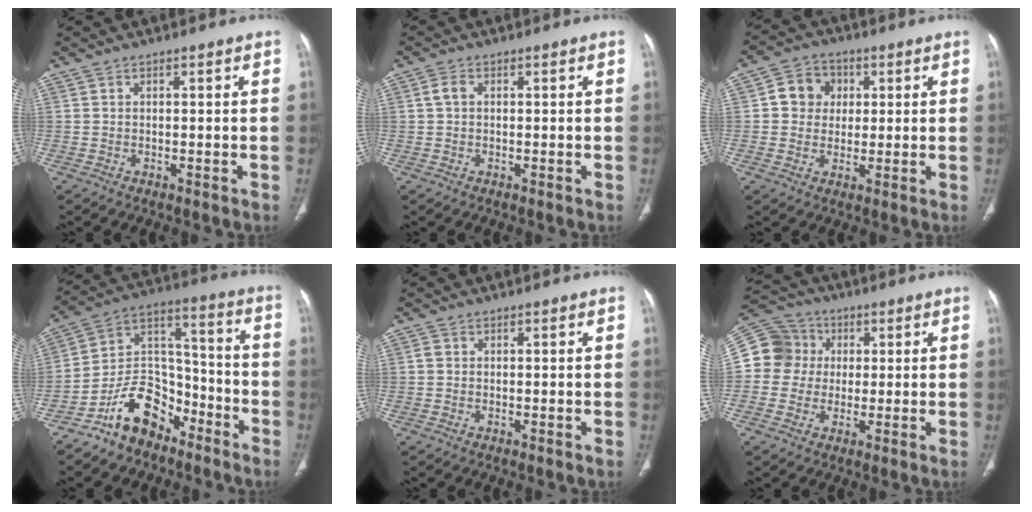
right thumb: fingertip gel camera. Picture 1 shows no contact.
{"total": 1.9, "force": [0.2, 1.3, 1.4], "torque": [-0.030, 0.005, 0.004]}
{"total": 7.3, "force": [1.4, 6.5, 3.0], "torque": [-0.015, 0.003, 0.015]}
{"total": 13.4, "force": [-9.0, 8.0, 5.8], "torque": [-0.069, 0.096, -0.170]}
{"total": 0.9, "force": [0.0, 0.8, 0.4], "torque": [-0.005, 0.002, 0.000]}
{"total": 10.8, "force": [0.9, 10.4, 2.8], "torque": [-0.034, 0.025, 0.010]}